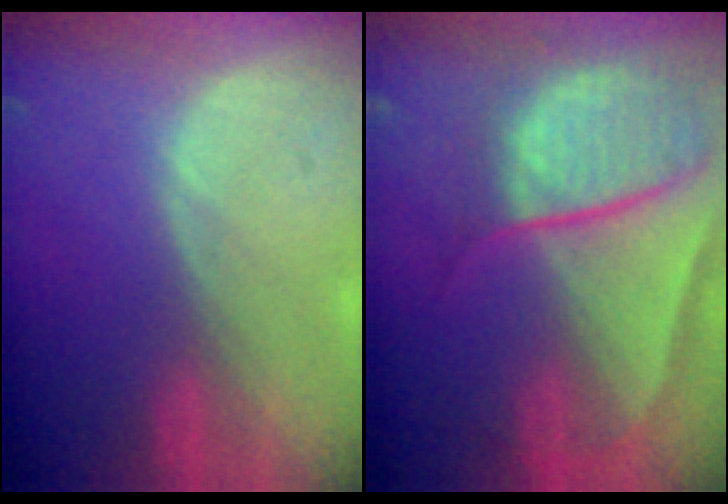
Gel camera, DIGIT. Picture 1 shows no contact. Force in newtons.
{"total": 10.7, "press": 8.9, "slide": 5.9}